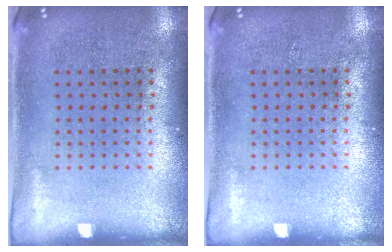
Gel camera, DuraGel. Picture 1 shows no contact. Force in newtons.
{"total": 0.0}